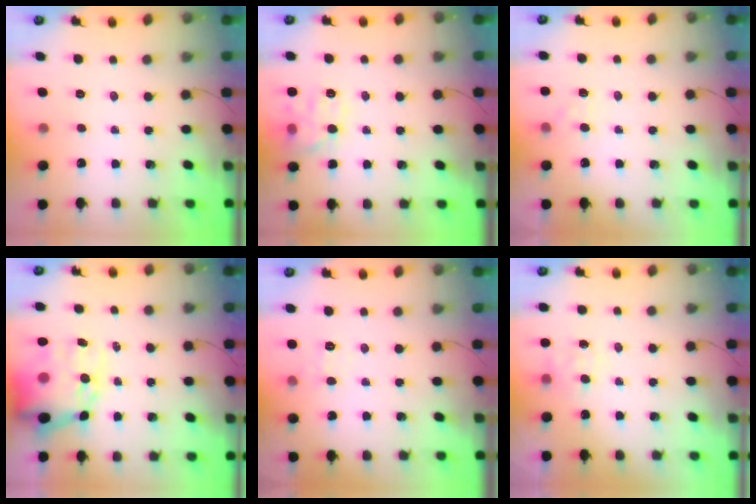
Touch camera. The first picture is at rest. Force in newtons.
{"total": 11.9, "press": 11.9, "slide": 0.2}
{"total": 5.0, "press": 4.9, "slide": 1.3}
{"total": 15.8, "press": 15.4, "slide": 3.6}
{"total": 4.1, "press": 3.7, "slide": 1.6}
{"total": 5.9, "press": 5.8, "slide": 1.3}